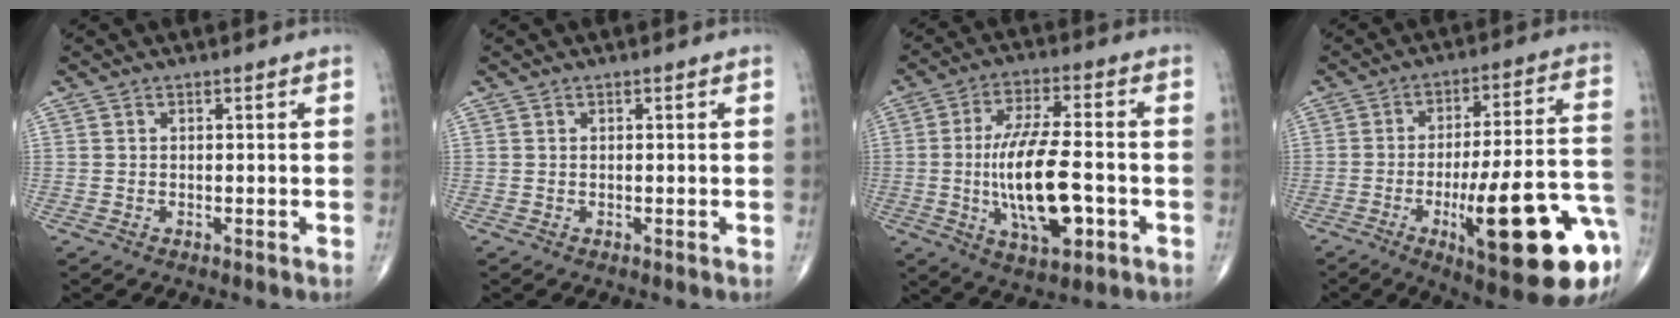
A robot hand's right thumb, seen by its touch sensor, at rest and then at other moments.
{"total": 0.0}
{"total": 15.9, "force": [-2.9, 5.9, 14.4], "torque": [-0.257, 0.010, -0.046]}
{"total": 25.6, "force": [-8.9, 6.0, 23.3], "torque": [-0.289, 0.024, -0.115]}